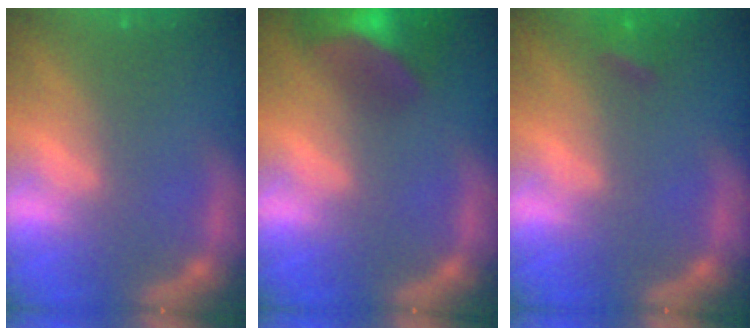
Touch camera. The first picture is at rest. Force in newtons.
{"total": 9.0}
{"total": 1.9}